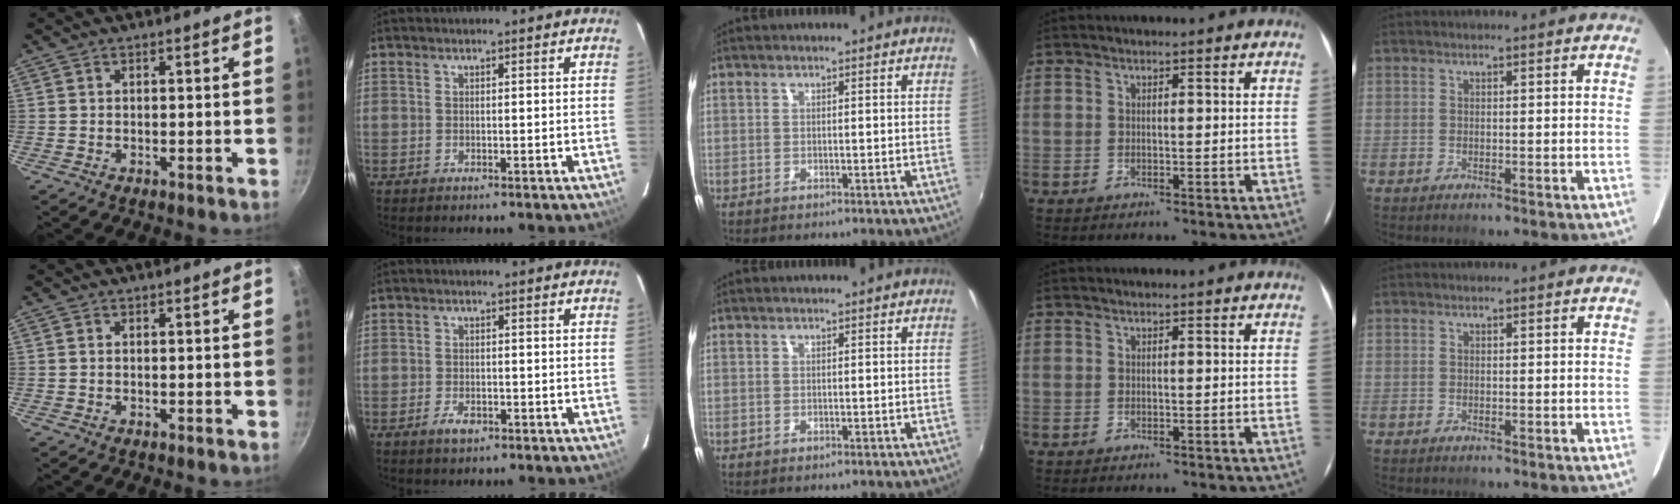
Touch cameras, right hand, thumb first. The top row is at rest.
{"index": {"total": 2.9, "force": [-1.7, 1.4, 1.9], "torque": [-0.041, -0.002, -0.029]}}